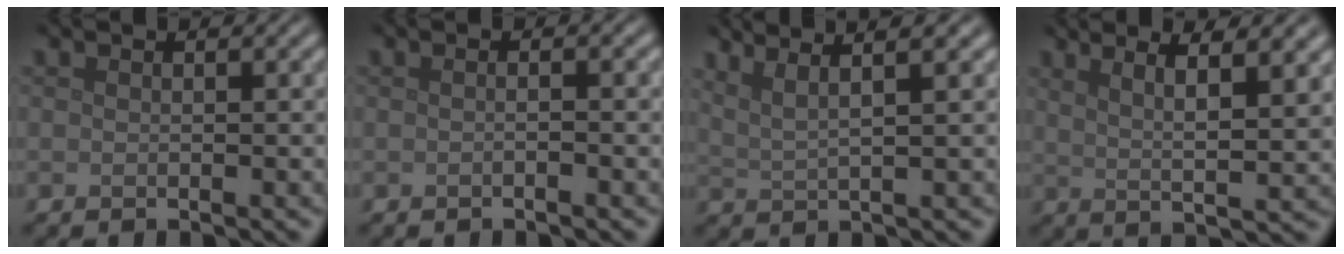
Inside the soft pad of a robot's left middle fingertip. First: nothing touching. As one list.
[{"total": 1.3, "force": [-0.2, 0.5, 1.2], "torque": [-0.012, -0.001, -0.009]}, {"total": 6.5, "force": [4.4, 1.7, 4.5], "torque": [-0.072, 0.033, 0.042]}, {"total": 6.7, "force": [3.4, 1.6, 5.6], "torque": [-0.069, 0.019, 0.040]}]